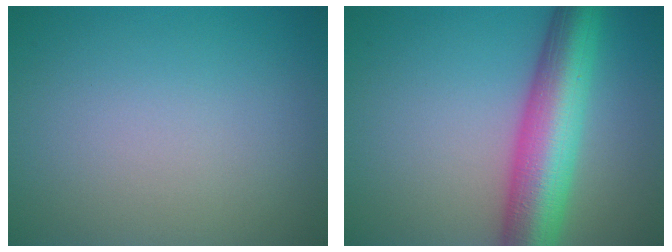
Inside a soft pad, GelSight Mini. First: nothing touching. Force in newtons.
{"total": 9.1, "press": 9.1, "slide": 0.2}